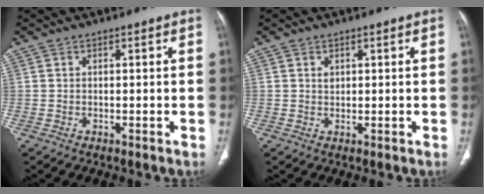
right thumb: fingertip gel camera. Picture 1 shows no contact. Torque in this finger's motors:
{"motor_torque": [0.20, 0.00, 0.32, -0.54, -0.04]}